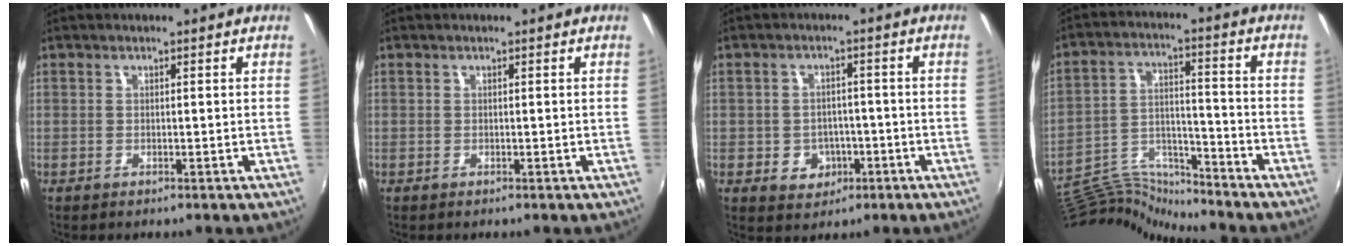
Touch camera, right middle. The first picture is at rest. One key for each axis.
{"total": 0.0}
{"total": 5.6, "fx": -1.9, "fy": 4.9, "fz": 2.0, "tx": -0.049, "ty": 0.008, "tz": -0.015}
{"total": 12.3, "fx": -12.1, "fy": 0.2, "fz": 2.2, "tx": -0.052, "ty": 0.010, "tz": -0.233}